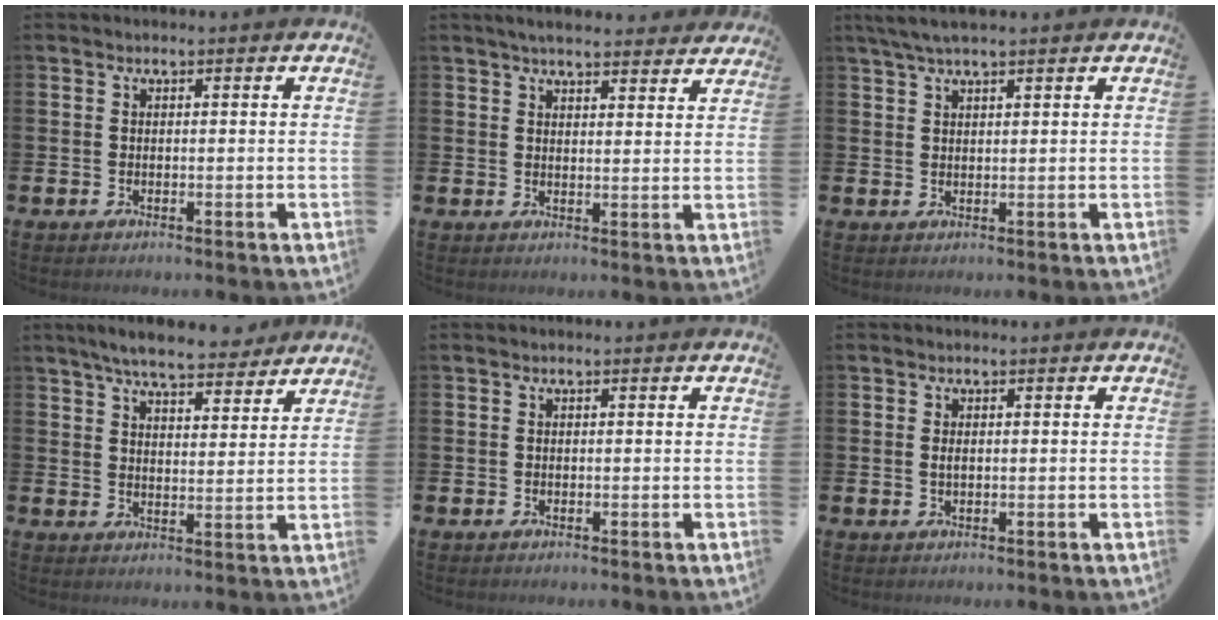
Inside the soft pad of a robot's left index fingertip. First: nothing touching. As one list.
[{"total": 4.3, "force": [4.1, 0.7, 1.2], "torque": [-0.024, -0.015, 0.073]}, {"total": 3.4, "force": [2.7, 0.5, 2.0], "torque": [-0.049, 0.001, 0.050]}, {"total": 7.2, "force": [6.6, 1.3, 2.5], "torque": [-0.055, -0.031, 0.116]}, {"total": 0.0}, {"total": 0.7, "force": [0.1, 0.3, 0.6], "torque": [-0.010, 0.002, 0.001]}]